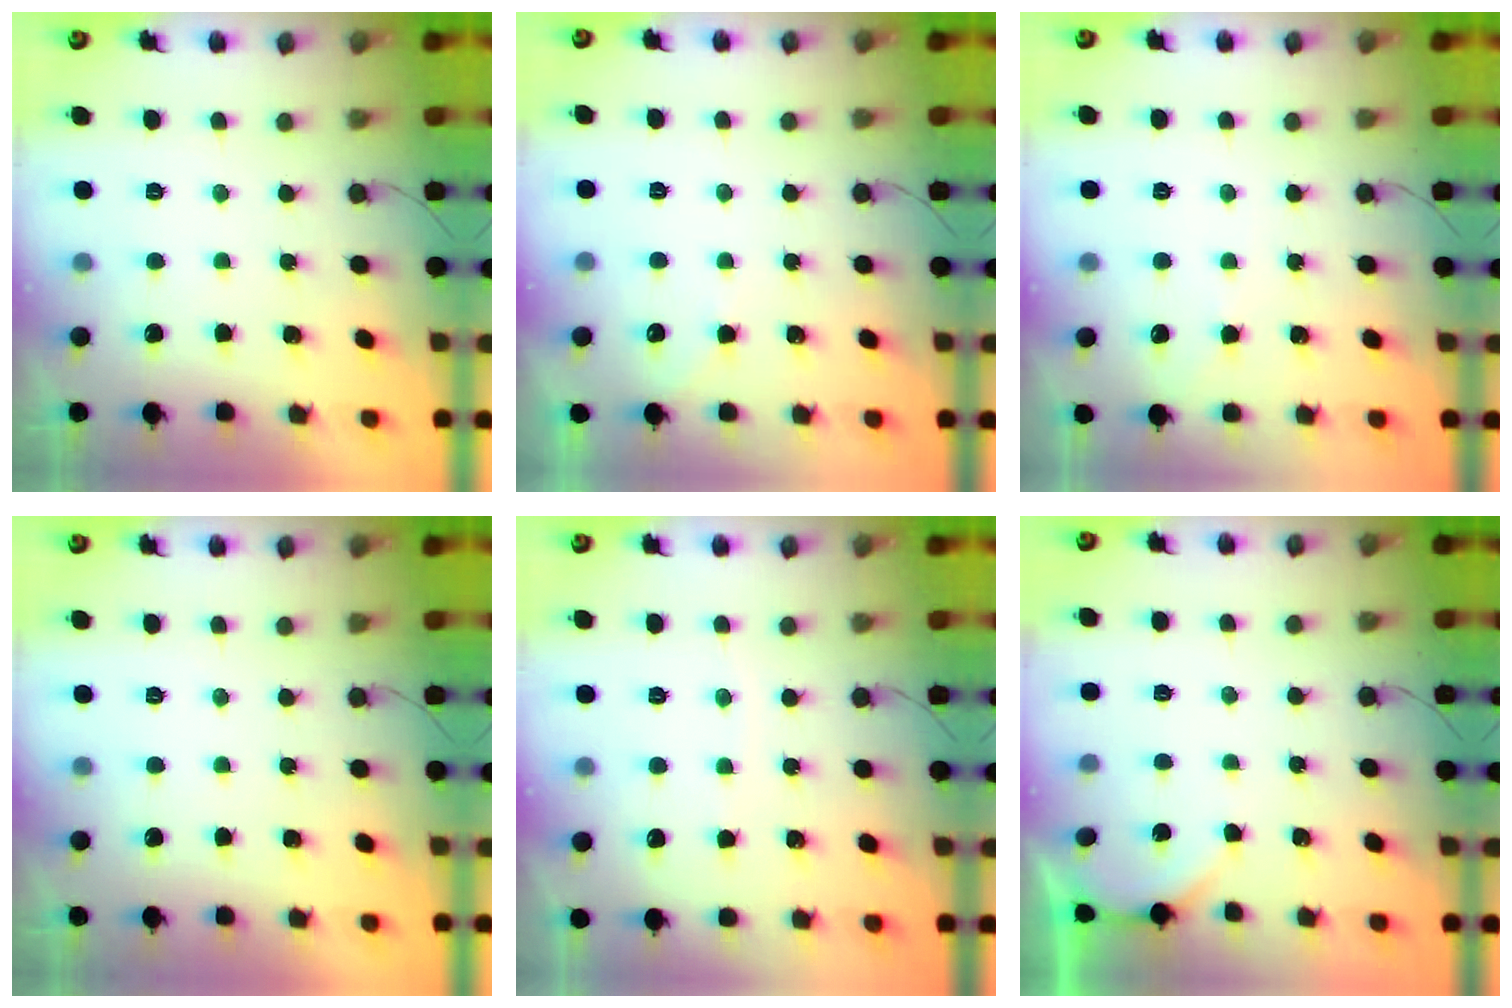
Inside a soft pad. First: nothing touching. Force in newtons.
{"total": 3.1, "press": 3.1, "slide": 0.5}
{"total": 2.3, "press": 2.3, "slide": 0.3}
{"total": 0.0}
{"total": 2.0, "press": 2.0, "slide": 0.3}
{"total": 1.6, "press": 1.6, "slide": 0.2}